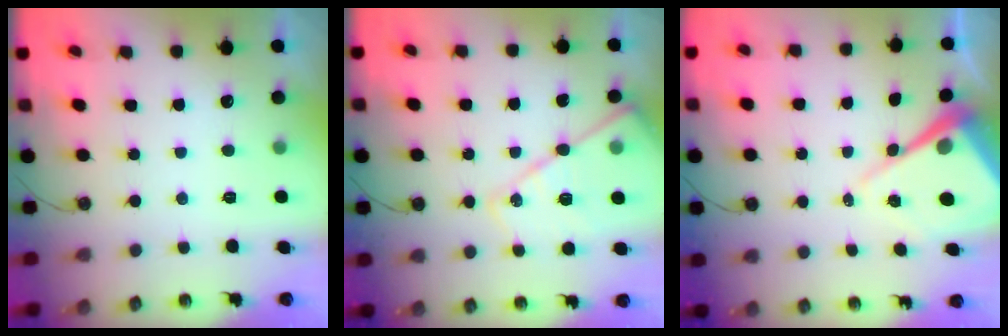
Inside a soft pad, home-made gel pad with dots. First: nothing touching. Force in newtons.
{"total": 16.0, "press": 16.0, "slide": 1.2}
{"total": 12.1, "press": 12.0, "slide": 1.0}